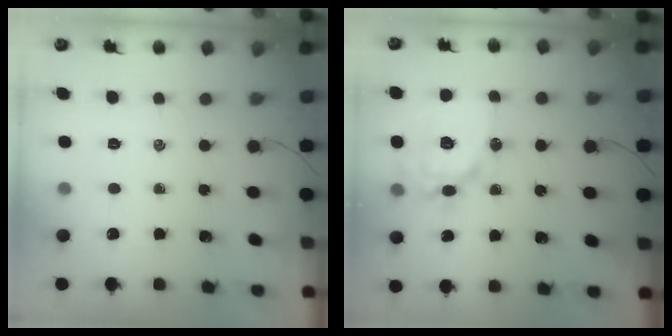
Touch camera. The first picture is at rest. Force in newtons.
{"total": 14.7, "press": 14.5, "slide": 2.3}